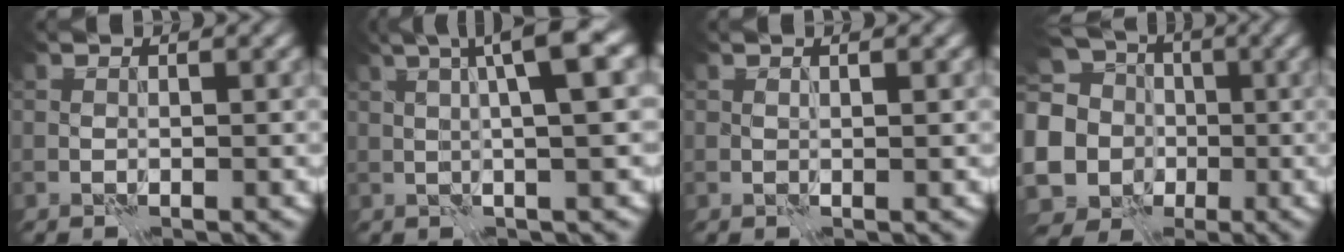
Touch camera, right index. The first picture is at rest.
{"total": 7.1, "force": [2.3, 1.3, 6.6], "torque": [-0.080, 0.022, 0.037]}
{"total": 1.2, "force": [0.6, 0.4, 1.0], "torque": [-0.014, 0.001, 0.005]}
{"total": 11.2, "force": [-1.5, 10.1, 4.6], "torque": [-0.131, 0.001, -0.041]}